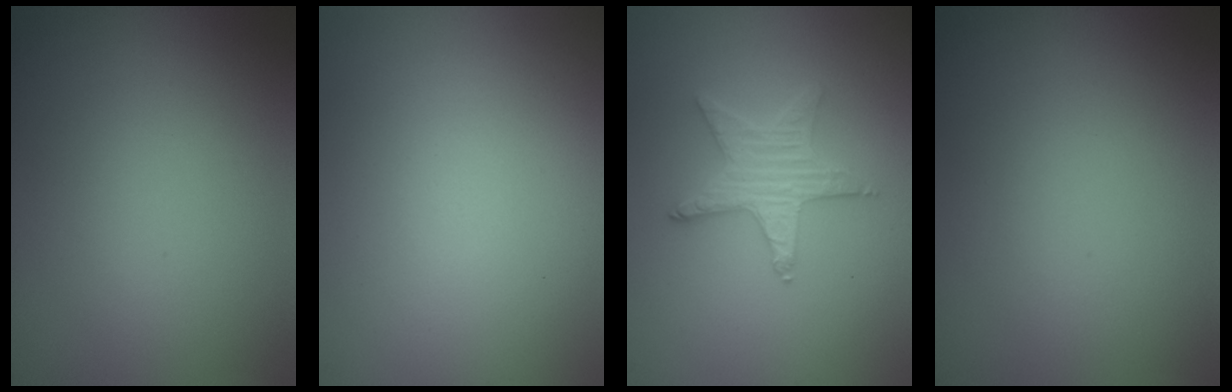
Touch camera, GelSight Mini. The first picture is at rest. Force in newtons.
{"total": 0.0}
{"total": 3.0, "press": 3.0, "slide": 0.1}
{"total": 0.0}